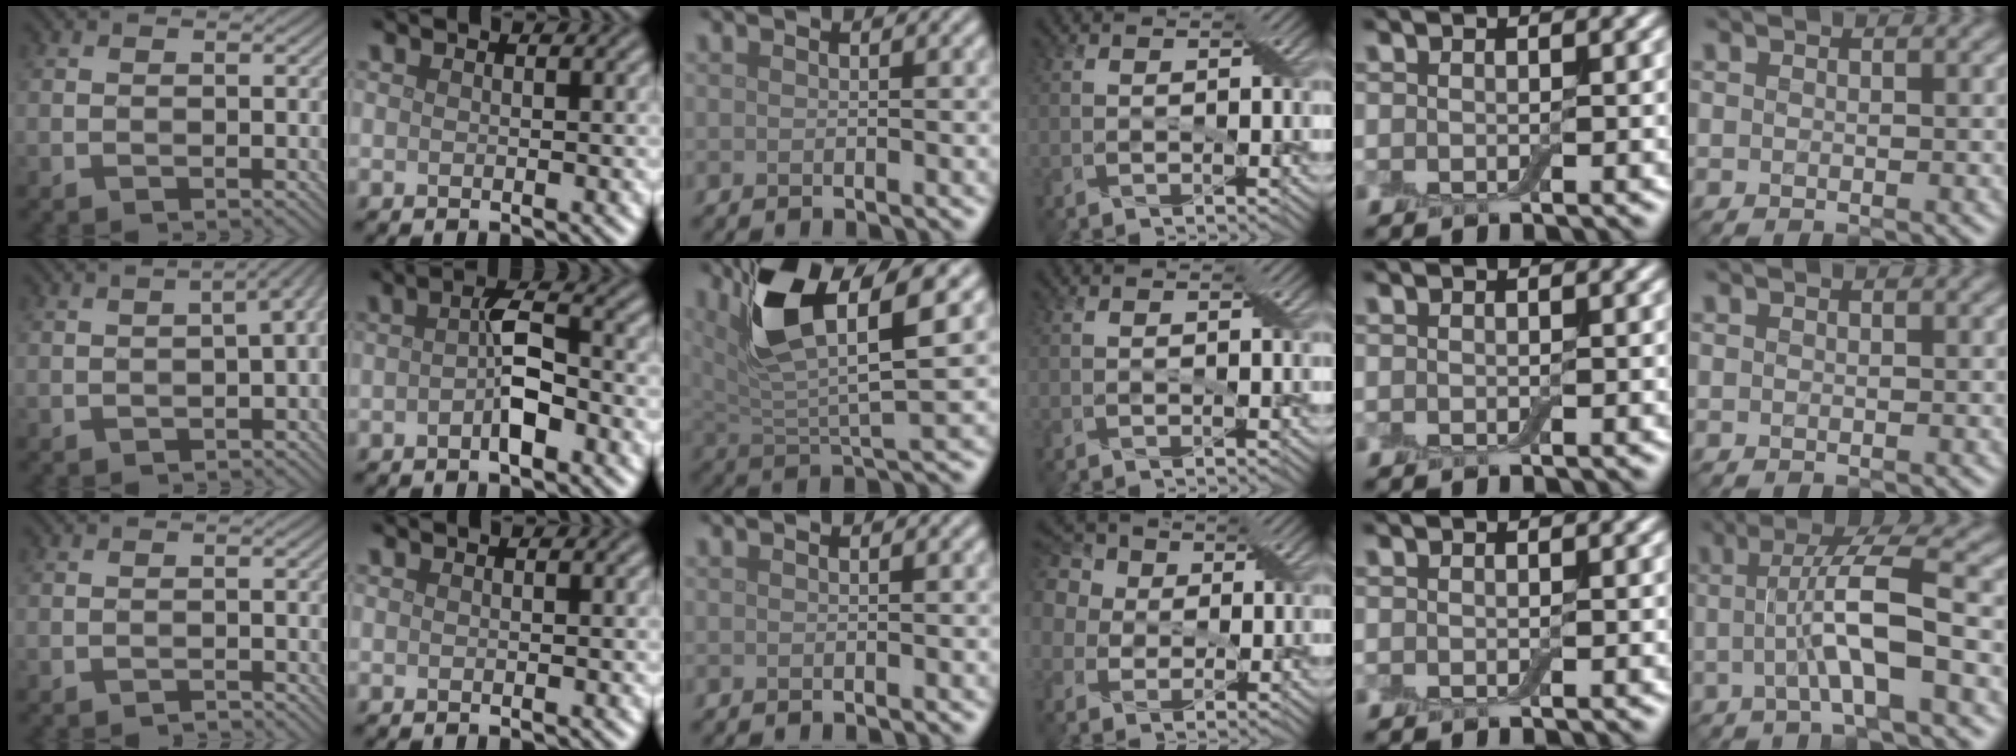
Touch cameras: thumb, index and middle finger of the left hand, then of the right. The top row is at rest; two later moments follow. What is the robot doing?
{"motion": "peel", "object": "adhesive wrap"}